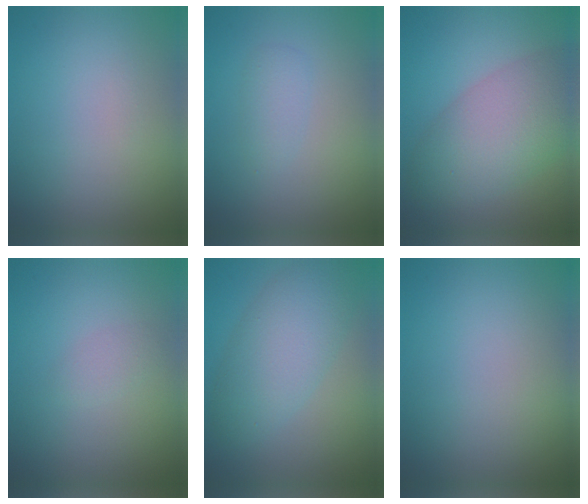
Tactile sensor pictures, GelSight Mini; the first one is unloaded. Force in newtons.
{"total": 1.4, "press": 1.4, "slide": 0.0}
{"total": 7.4, "press": 7.4, "slide": 0.2}
{"total": 1.1, "press": 1.1, "slide": 0.1}
{"total": 5.8, "press": 5.8, "slide": 0.1}
{"total": 0.0}